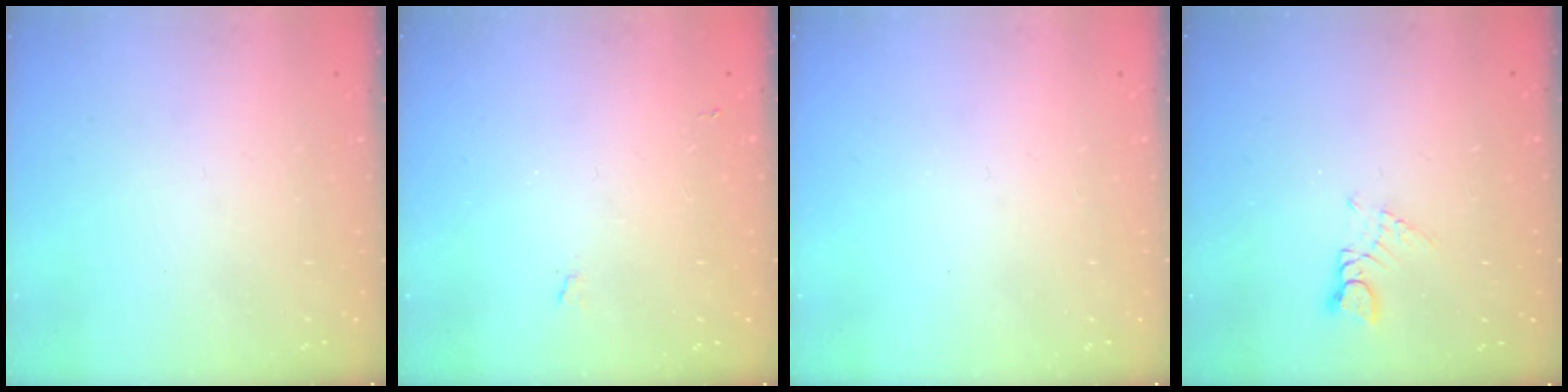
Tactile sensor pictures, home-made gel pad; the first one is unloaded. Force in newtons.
{"total": 3.8, "press": 3.8, "slide": 0.6}
{"total": 0.0}
{"total": 2.3, "press": 2.3, "slide": 0.3}